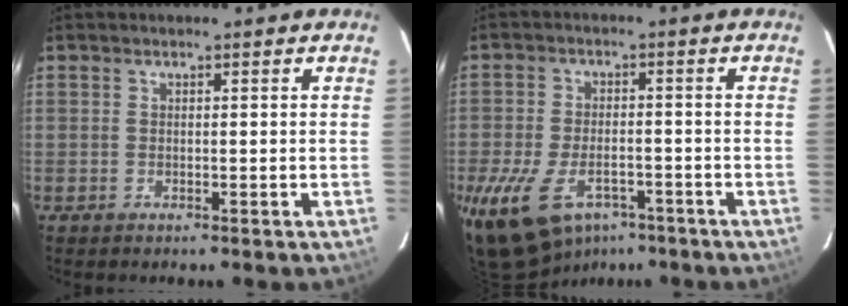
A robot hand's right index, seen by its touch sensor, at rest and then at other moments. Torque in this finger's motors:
{"motor_torque": [1.49, -0.64, 0.88, 0.18]}